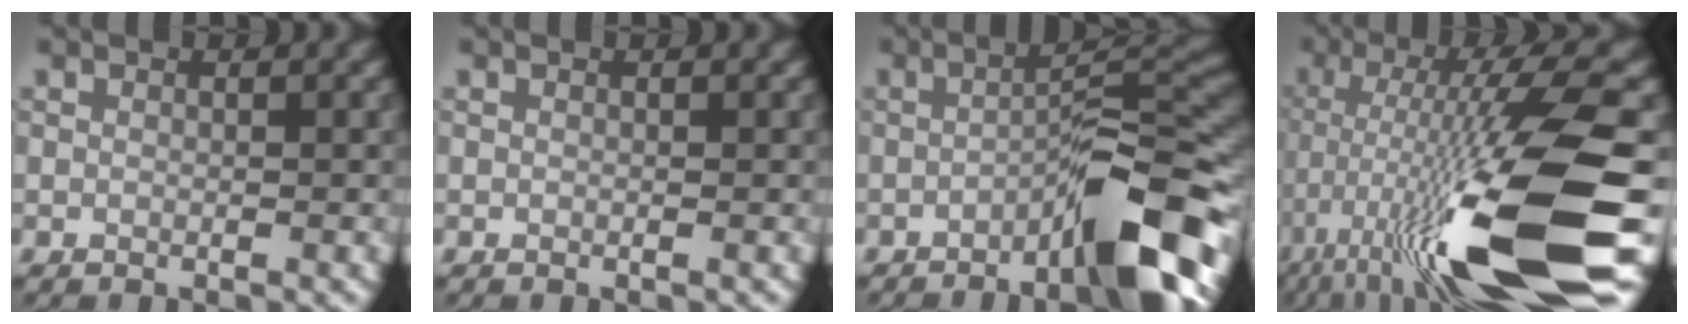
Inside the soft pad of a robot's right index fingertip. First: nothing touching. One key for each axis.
{"total": 0.0}
{"total": 9.3, "fx": -4.8, "fy": 1.7, "fz": 7.8, "tx": -0.103, "ty": 0.021, "tz": -0.084}
{"total": 16.5, "fx": -6.3, "fy": 2.9, "fz": 15.0, "tx": -0.273, "ty": 0.002, "tz": -0.098}